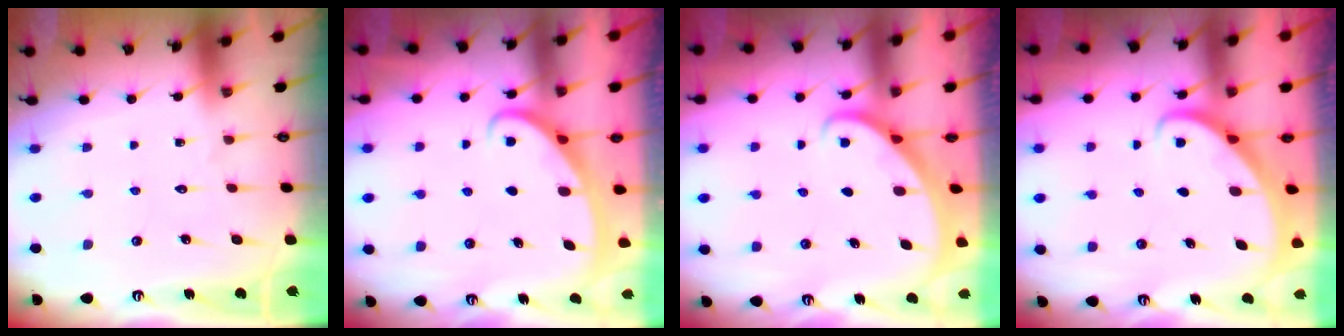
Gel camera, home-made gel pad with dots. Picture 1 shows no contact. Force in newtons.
{"total": 2.6, "press": 2.6, "slide": 0.4}
{"total": 1.8, "press": 1.8, "slide": 0.0}
{"total": 2.5, "press": 2.5, "slide": 0.3}